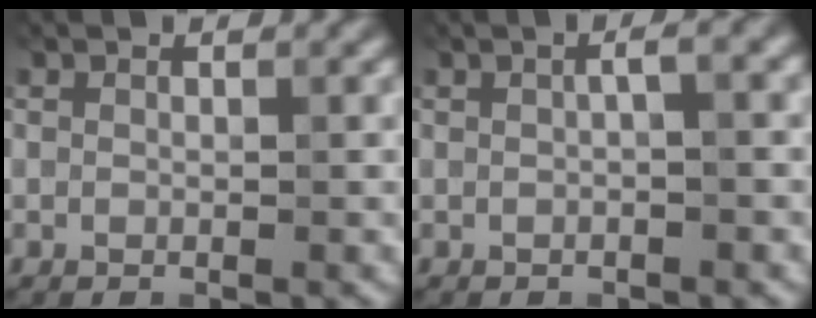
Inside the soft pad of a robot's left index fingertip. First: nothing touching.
{"total": 1.4, "force": [0.0, 0.1, 1.4], "torque": [-0.026, 0.006, 0.000]}